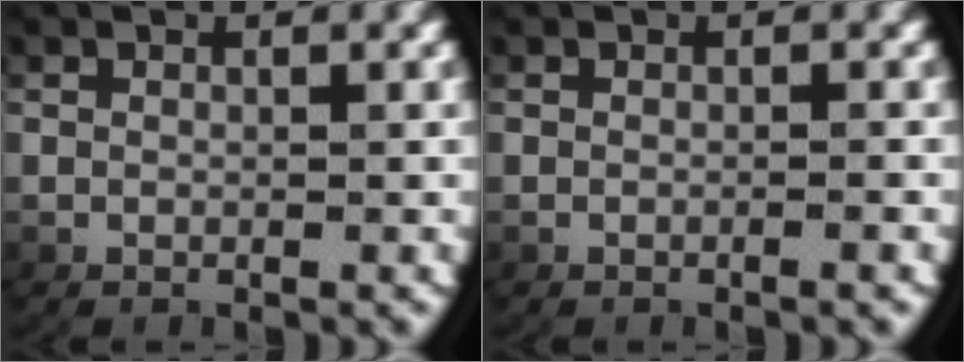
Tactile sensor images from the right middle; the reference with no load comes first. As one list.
[{"total": 0.6, "force": [-0.5, -0.2, 0.2], "torque": [-0.004, 0.007, -0.011]}]